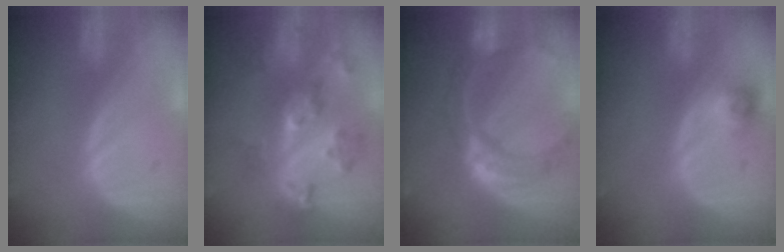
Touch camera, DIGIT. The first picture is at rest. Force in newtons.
{"total": 8.7, "press": 7.8, "slide": 3.9}
{"total": 10.9, "press": 9.2, "slide": 6.0}
{"total": 2.6, "press": 2.4, "slide": 1.0}